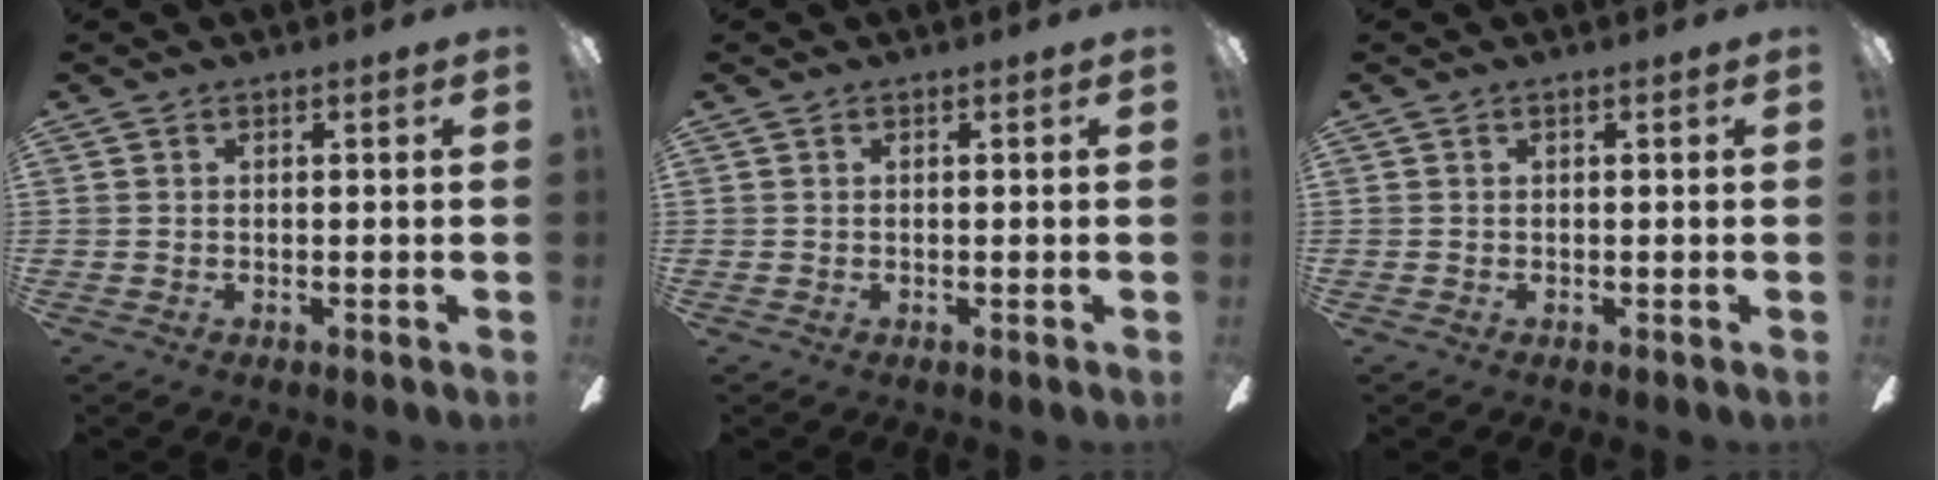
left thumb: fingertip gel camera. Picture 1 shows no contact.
{"total": 0.0}
{"total": 0.0}